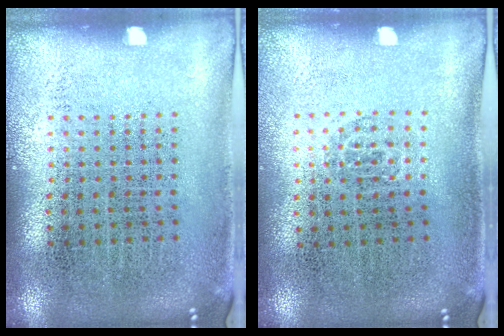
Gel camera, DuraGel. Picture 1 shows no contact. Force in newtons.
{"total": 0.6, "press": 0.4, "slide": 0.5}